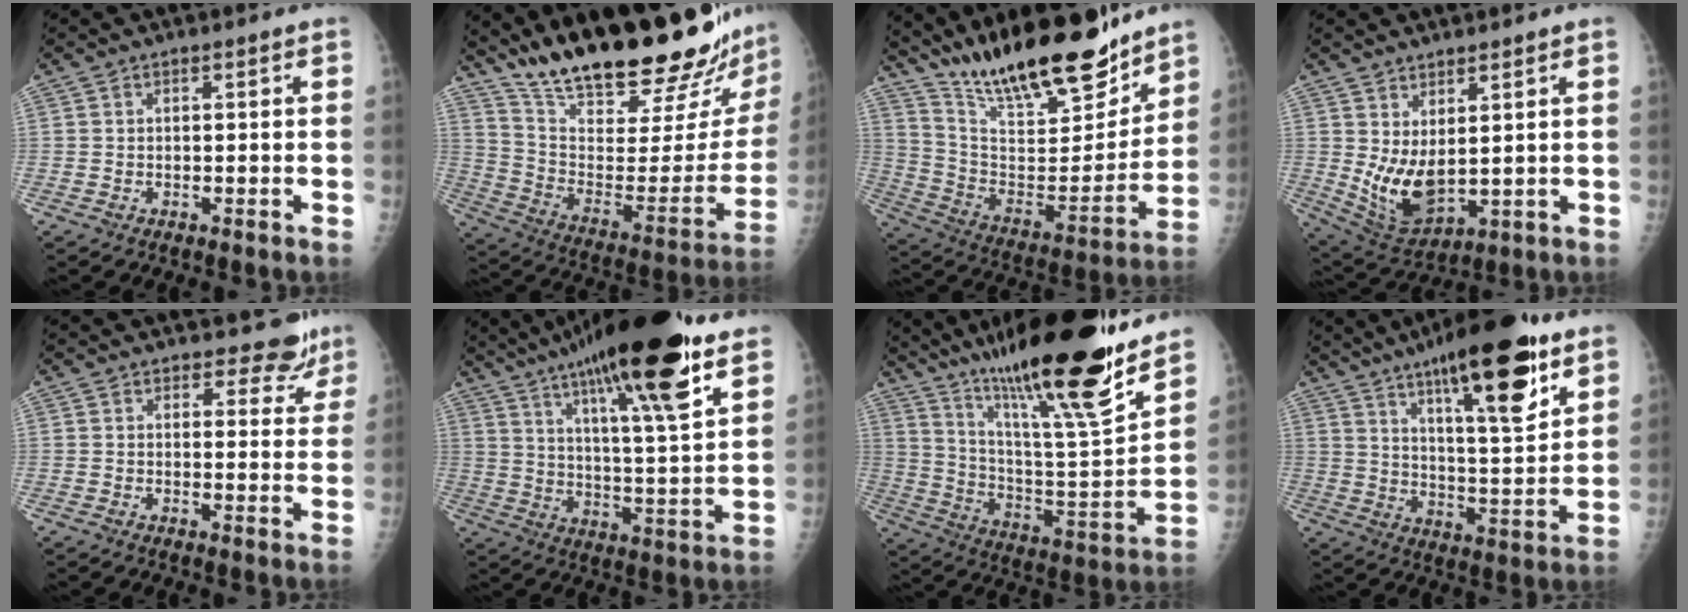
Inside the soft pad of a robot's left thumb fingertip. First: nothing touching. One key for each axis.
{"total": 32.1, "fx": 26.1, "fy": 6.5, "fz": 17.5, "tx": -0.252, "ty": -0.140, "tz": 0.391}
{"total": 24.6, "fx": 19.7, "fy": 6.9, "fz": 13.1, "tx": -0.181, "ty": -0.096, "tz": 0.335}
{"total": 9.5, "fx": 1.9, "fy": 4.7, "fz": 8.0, "tx": -0.136, "ty": -0.030, "tz": 0.057}
{"total": 5.6, "fx": 4.8, "fy": 2.7, "fz": 0.8, "tx": 0.021, "ty": -0.034, "tz": 0.049}
{"total": 24.7, "fx": 15.6, "fy": 4.5, "fz": 18.6, "tx": -0.294, "ty": -0.046, "tz": 0.248}
{"total": 29.0, "fx": 21.1, "fy": 4.1, "fz": 19.5, "tx": -0.296, "ty": -0.081, "tz": 0.347}
{"total": 21.0, "fx": 12.1, "fy": 5.4, "fz": 16.3, "tx": -0.225, "ty": -0.054, "tz": 0.191}